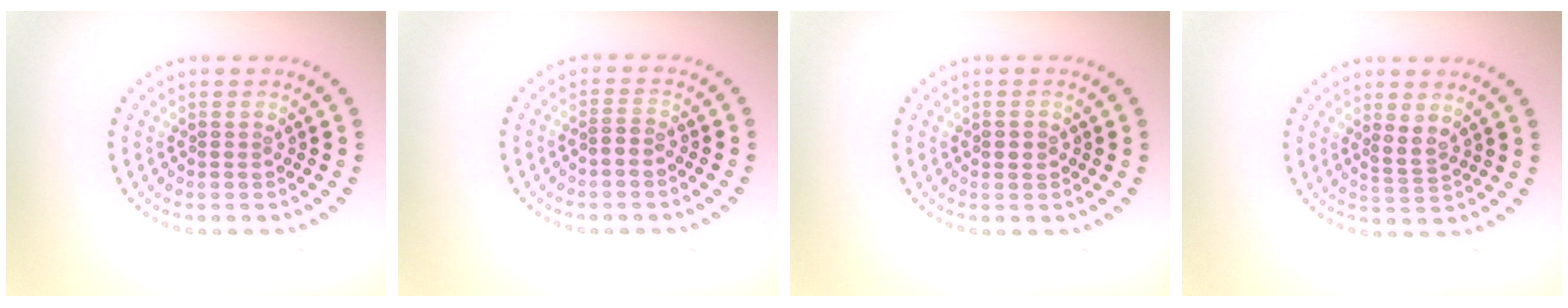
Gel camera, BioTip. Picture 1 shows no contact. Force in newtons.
{"total": 1.0, "press": 0.9, "slide": 0.5}
{"total": 1.0, "press": 1.0, "slide": 0.2}
{"total": 1.7, "press": 1.3, "slide": 1.0}